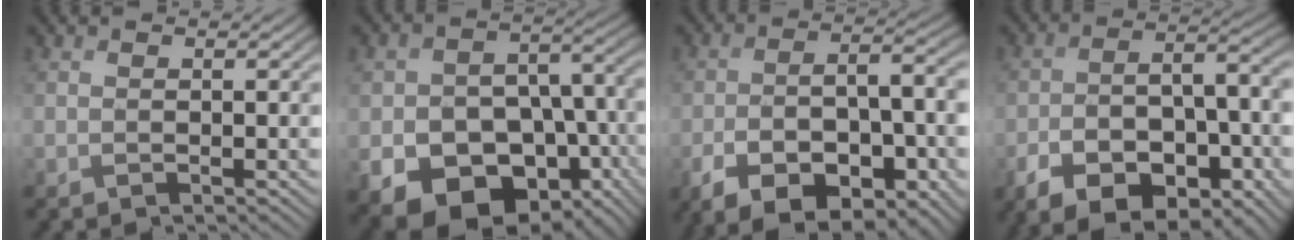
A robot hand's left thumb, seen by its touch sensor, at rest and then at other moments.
{"total": 17.0, "force": [-8.4, 12.7, 7.5], "torque": [-0.168, -0.052, -0.121]}
{"total": 12.7, "force": [-6.5, 6.2, 9.0], "torque": [-0.144, -0.025, -0.098]}
{"total": 11.8, "force": [-6.4, 6.3, 7.6], "torque": [-0.129, -0.023, -0.097]}